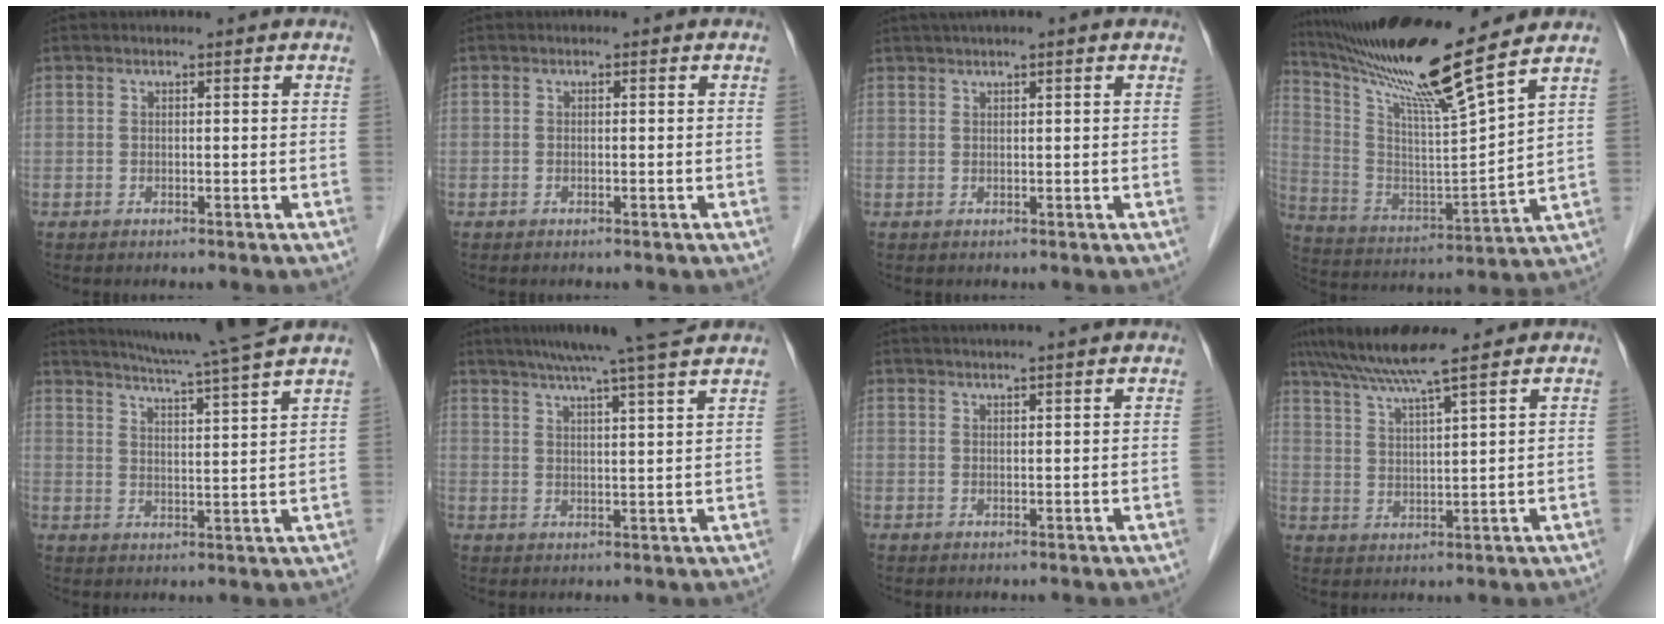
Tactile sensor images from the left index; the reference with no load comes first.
{"total": 0.0}
{"total": 3.8, "force": [2.7, -0.2, 2.6], "torque": [-0.042, 0.029, 0.048]}
{"total": 18.0, "force": [14.3, -1.7, 10.8], "torque": [-0.195, -0.015, 0.254]}
{"total": 14.5, "force": [12.8, -1.9, 6.6], "torque": [-0.113, -0.010, 0.179]}
{"total": 14.0, "force": [11.7, -0.9, 7.6], "torque": [-0.120, 0.022, 0.157]}
{"total": 8.8, "force": [7.7, -0.2, 4.2], "torque": [-0.060, 0.036, 0.097]}
{"total": 8.1, "force": [7.0, -0.9, 4.0], "torque": [-0.074, 0.020, 0.130]}